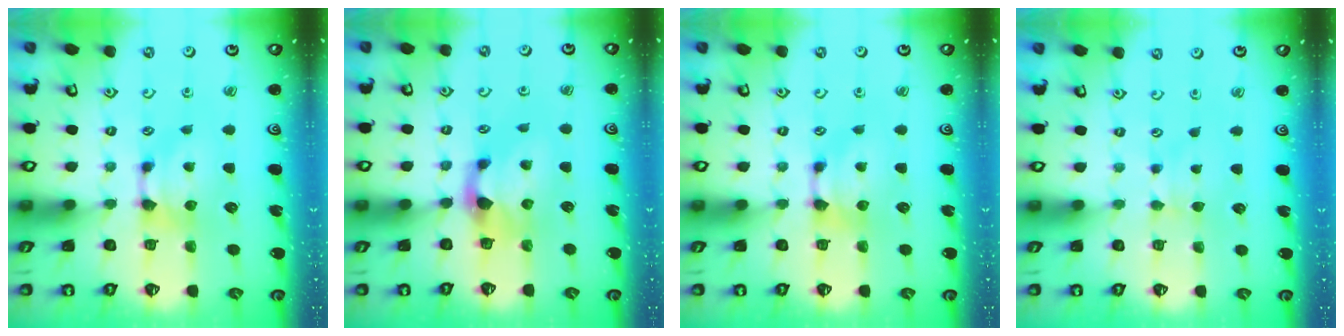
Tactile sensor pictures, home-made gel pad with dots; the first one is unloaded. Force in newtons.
{"total": 2.0, "press": 1.5, "slide": 1.4}
{"total": 0.0}
{"total": 1.6, "press": 1.5, "slide": 0.5}